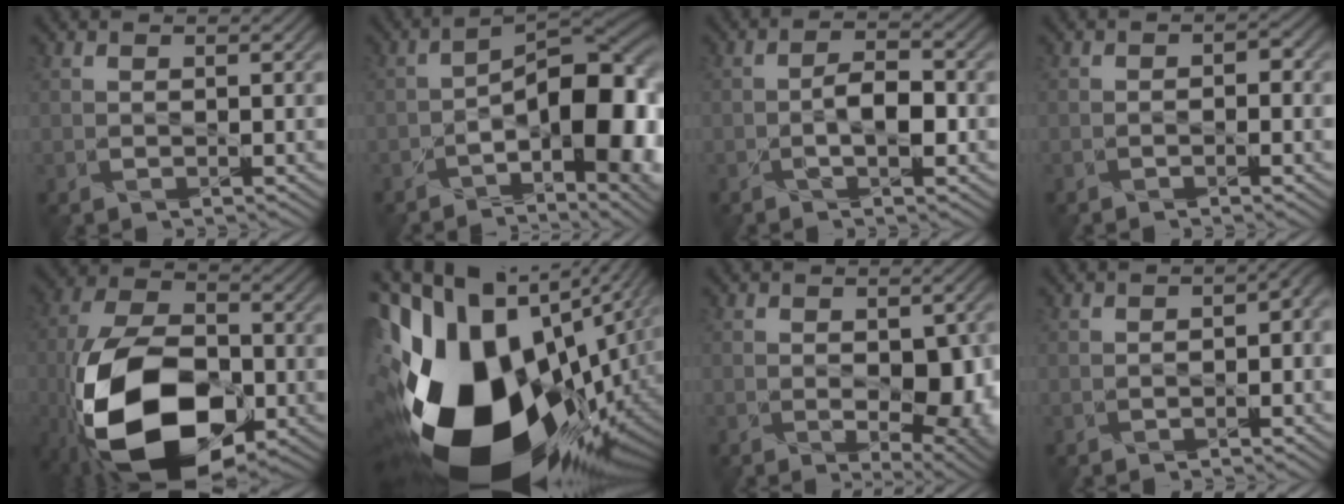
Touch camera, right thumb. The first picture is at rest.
{"total": 14.9, "force": [-4.1, 6.2, 12.9], "torque": [-0.179, -0.016, -0.059]}
{"total": 3.8, "force": [-1.3, 1.7, 3.2], "torque": [-0.059, -0.001, -0.026]}
{"total": 1.4, "force": [-0.7, 0.6, 1.1], "torque": [-0.016, -0.004, -0.011]}
{"total": 19.3, "force": [-7.4, 11.0, 14.1], "torque": [-0.291, -0.029, -0.138]}
{"total": 21.8, "force": [-3.6, 13.4, 16.8], "torque": [-0.335, -0.108, -0.013]}
{"total": 8.2, "force": [-1.6, 4.5, 6.7], "torque": [-0.091, -0.036, 0.001]}
{"total": 4.2, "force": [-1.2, 2.0, 3.5], "torque": [-0.023, -0.009, -0.006]}